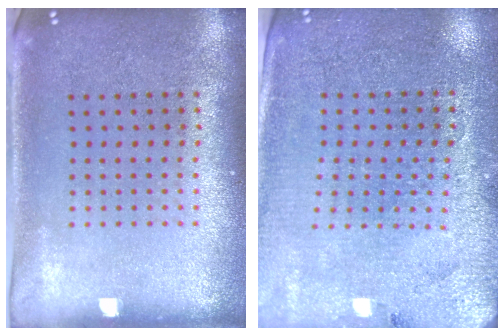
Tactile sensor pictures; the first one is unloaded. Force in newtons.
{"total": 2.8, "press": 2.7, "slide": 0.5}